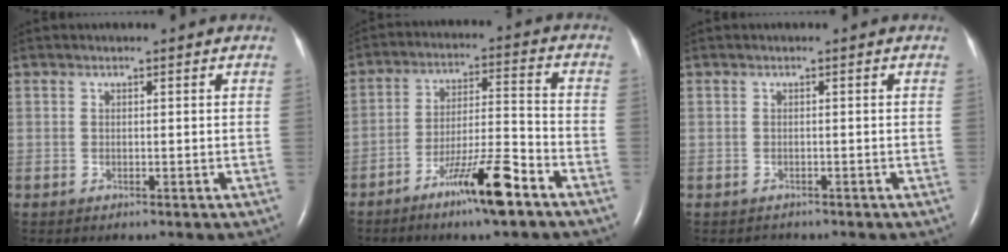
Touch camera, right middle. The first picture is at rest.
{"total": 10.6, "force": [-6.8, 0.5, 8.1], "torque": [-0.143, -0.007, -0.121]}
{"total": 0.8, "force": [-0.7, 0.4, -0.2], "torque": [-0.006, -0.001, -0.012]}